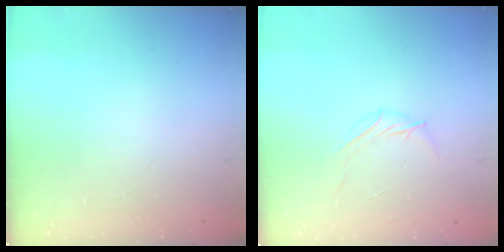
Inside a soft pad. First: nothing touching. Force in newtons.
{"total": 5.2, "press": 5.1, "slide": 1.0}